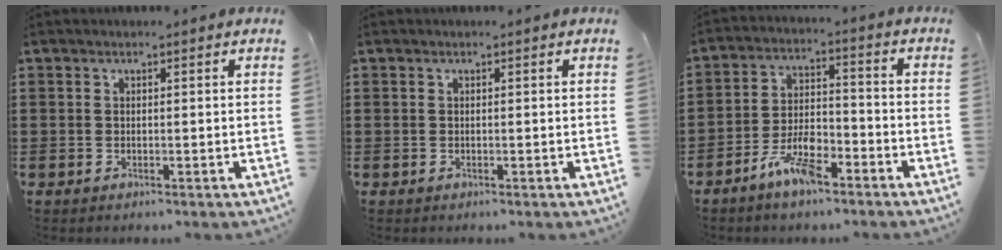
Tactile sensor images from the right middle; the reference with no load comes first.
{"total": 0.0}
{"total": 7.4, "force": [-5.0, 2.5, 5.0], "torque": [-0.111, 0.006, -0.096]}